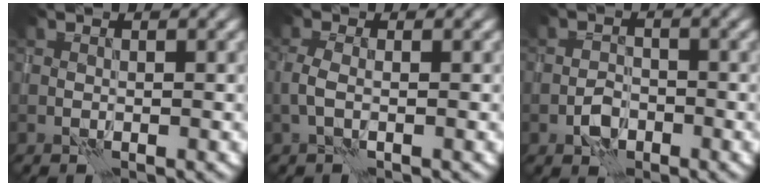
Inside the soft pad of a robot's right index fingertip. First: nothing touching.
{"total": 1.7, "force": [-0.3, 0.8, 1.4], "torque": [-0.033, 0.001, -0.010]}
{"total": 1.7, "force": [-0.9, 1.2, 0.8], "torque": [-0.010, 0.006, -0.020]}